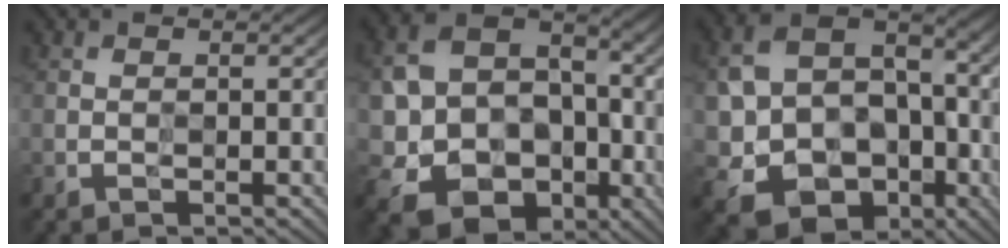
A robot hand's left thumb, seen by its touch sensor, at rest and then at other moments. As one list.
[{"total": 15.2, "force": [-4.0, 12.4, 7.8], "torque": [-0.160, -0.026, -0.084]}, {"total": 16.0, "force": [-4.5, 12.9, 8.4], "torque": [-0.167, -0.028, -0.081]}]